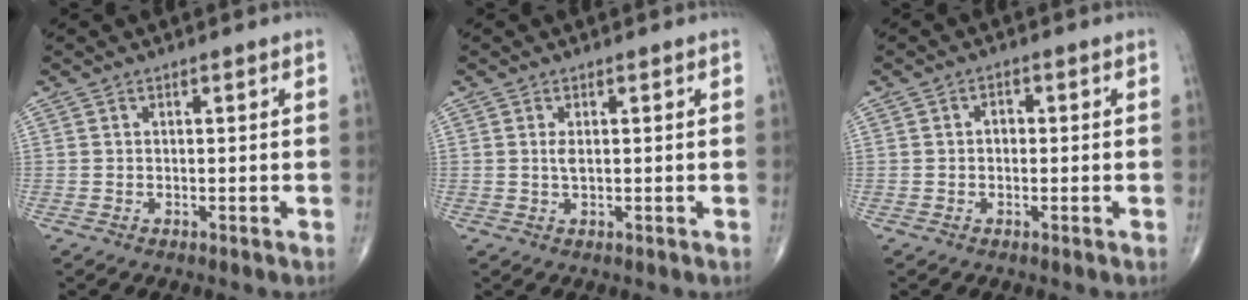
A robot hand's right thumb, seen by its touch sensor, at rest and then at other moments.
{"total": 1.5, "force": [0.3, 0.5, 1.4], "torque": [-0.027, -0.001, 0.010]}
{"total": 1.7, "force": [0.0, 1.3, 1.1], "torque": [-0.005, 0.007, -0.004]}